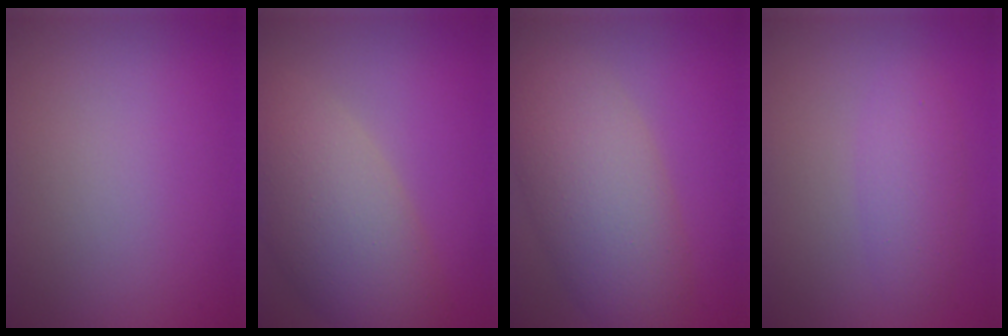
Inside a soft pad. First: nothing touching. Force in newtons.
{"total": 7.5, "press": 7.5, "slide": 0.6}
{"total": 7.2, "press": 7.2, "slide": 0.6}
{"total": 2.4, "press": 2.4, "slide": 0.0}